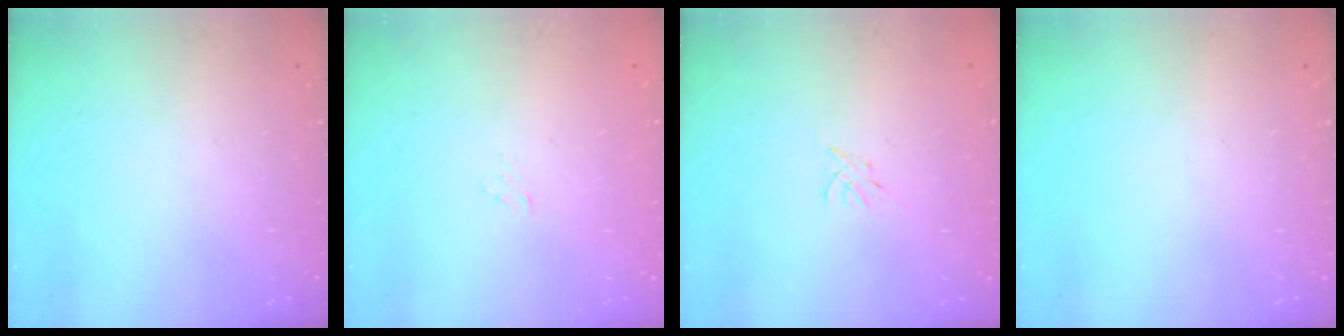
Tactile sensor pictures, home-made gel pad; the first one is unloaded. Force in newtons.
{"total": 2.9, "press": 2.9, "slide": 0.3}
{"total": 0.0}
{"total": 0.0}